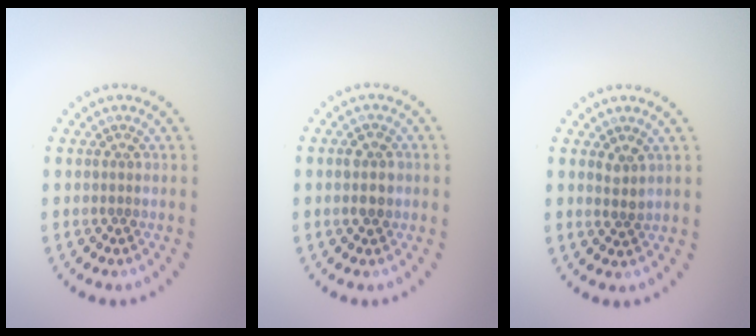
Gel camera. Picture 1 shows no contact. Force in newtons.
{"total": 1.9, "press": 1.9, "slide": 0.2}
{"total": 1.3, "press": 1.1, "slide": 0.6}